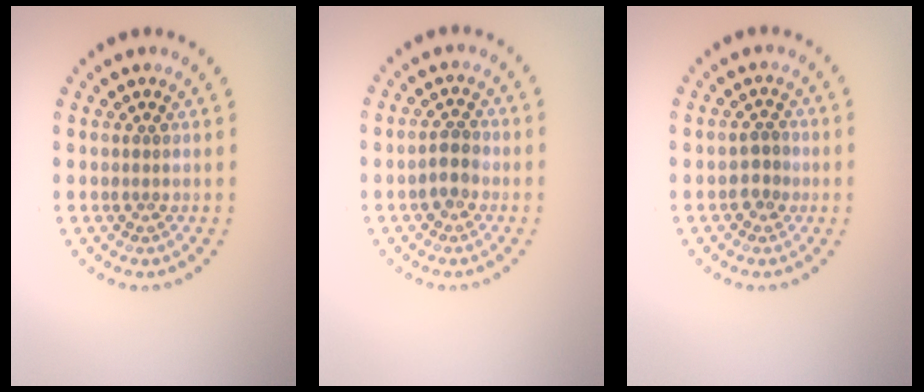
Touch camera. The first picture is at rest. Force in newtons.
{"total": 1.5, "press": 1.4, "slide": 0.6}
{"total": 1.6, "press": 1.5, "slide": 0.6}